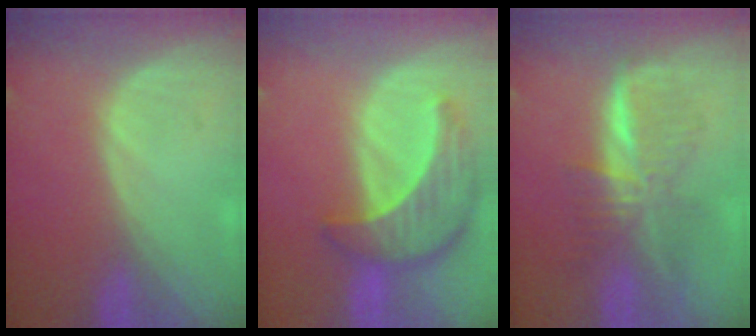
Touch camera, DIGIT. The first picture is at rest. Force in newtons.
{"total": 8.7, "press": 7.9, "slide": 3.7}
{"total": 6.3, "press": 6.3, "slide": 0.1}